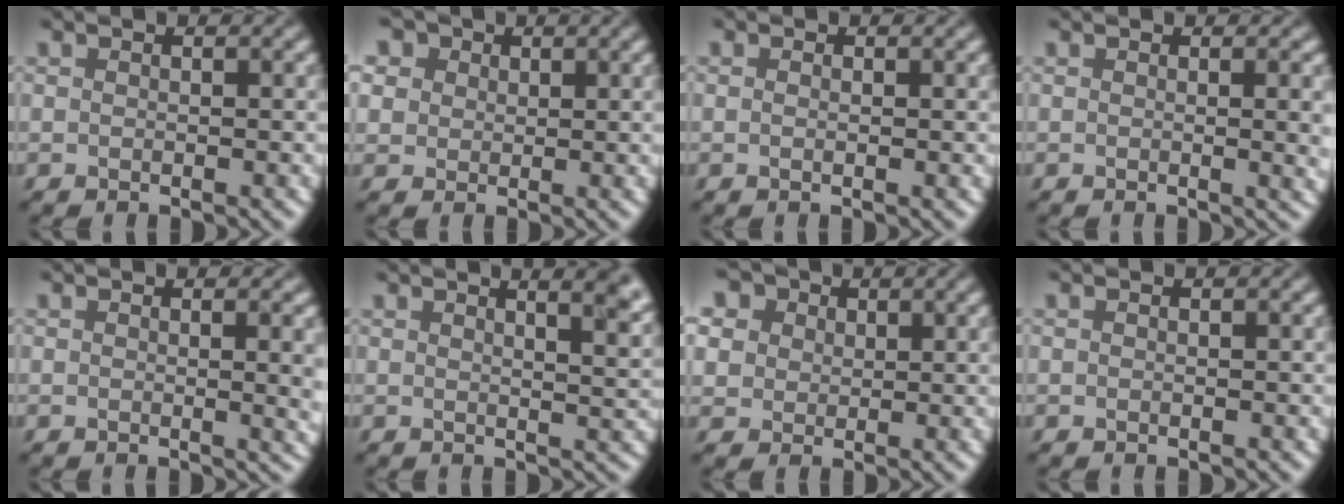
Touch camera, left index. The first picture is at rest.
{"total": 7.9, "force": [4.2, 5.7, 3.6], "torque": [-0.090, 0.023, 0.054]}
{"total": 0.5, "force": [0.0, 0.1, 0.5], "torque": [-0.010, -0.004, -0.002]}
{"total": 3.1, "force": [0.2, 1.0, 3.0], "torque": [-0.023, 0.002, 0.000]}
{"total": 3.6, "force": [0.4, 1.2, 3.3], "torque": [-0.026, 0.002, 0.005]}
{"total": 8.1, "force": [5.0, 3.3, 5.5], "torque": [-0.021, 0.050, 0.031]}
{"total": 10.1, "force": [5.3, 7.2, 4.7], "torque": [-0.116, 0.028, 0.072]}
{"total": 0.0}